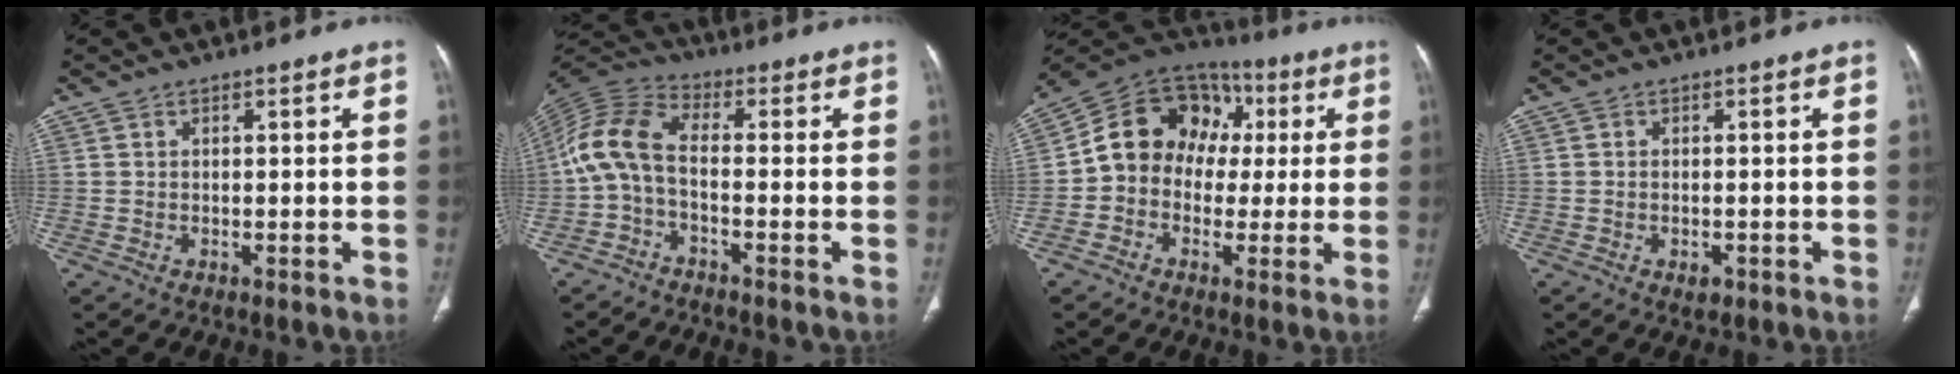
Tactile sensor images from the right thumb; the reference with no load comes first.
{"total": 8.9, "force": [-2.0, 4.2, 7.6], "torque": [-0.162, 0.035, -0.056]}
{"total": 14.9, "force": [0.9, 12.4, 8.2], "torque": [-0.099, 0.045, 0.003]}
{"total": 1.6, "force": [-0.7, 1.0, 1.0], "torque": [-0.011, 0.005, -0.007]}